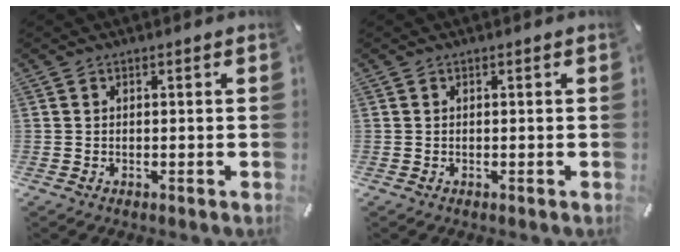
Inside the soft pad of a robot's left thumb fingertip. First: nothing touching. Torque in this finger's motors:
{"motor_torque": [0.00, 0.00, -0.01, 0.01, 0.00]}